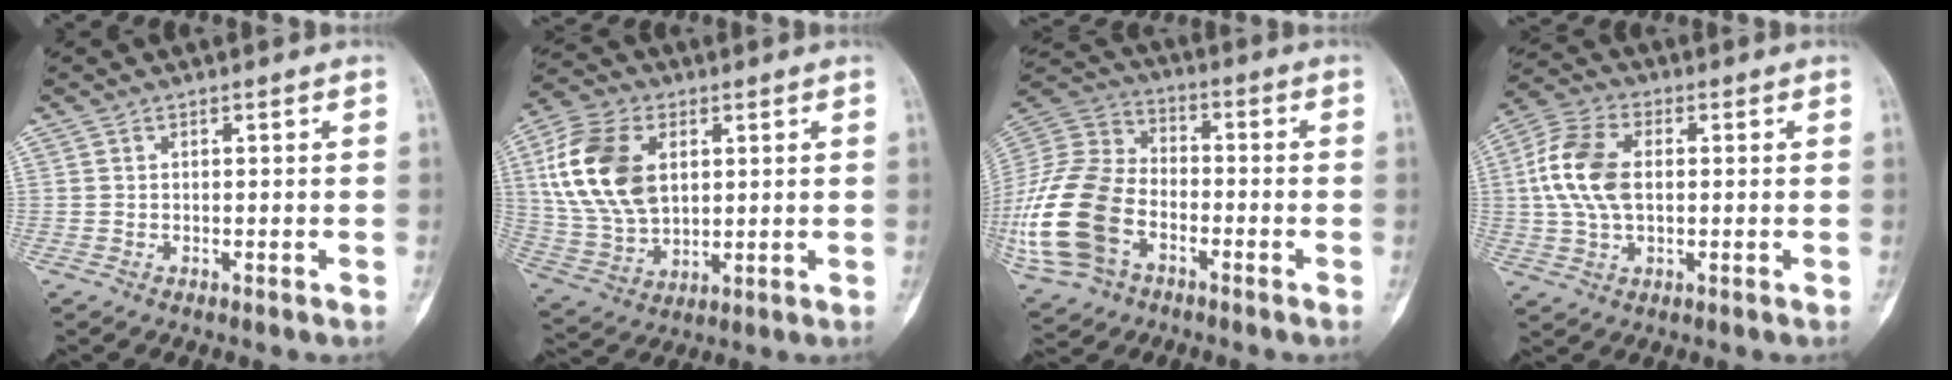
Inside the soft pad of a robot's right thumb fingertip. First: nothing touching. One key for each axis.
{"total": 16.8, "fx": 4.2, "fy": 10.9, "fz": 12.2, "tx": -0.236, "ty": -0.004, "tz": 0.085}
{"total": 23.1, "fx": -7.2, "fy": 15.7, "fz": 15.3, "tx": -0.360, "ty": 0.029, "tz": -0.128}
{"total": 11.3, "fx": 0.9, "fy": 6.9, "fz": 8.9, "tx": -0.191, "ty": 0.017, "tz": 0.015}